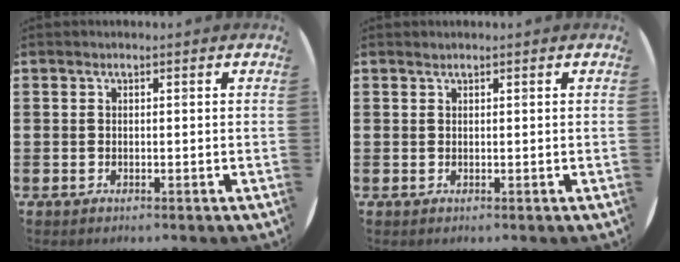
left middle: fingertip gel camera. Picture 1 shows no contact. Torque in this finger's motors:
{"motor_torque": [0.16, -0.11, -0.02, -0.01]}